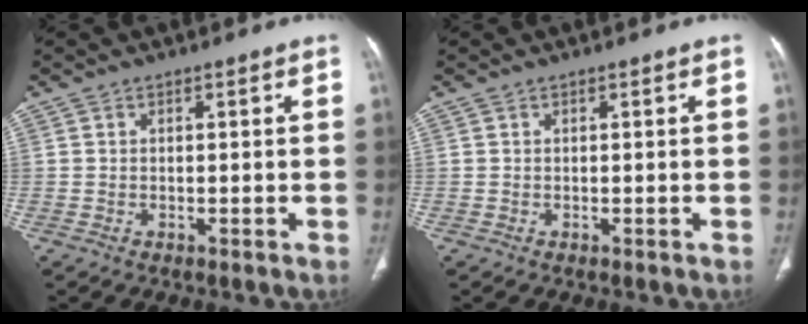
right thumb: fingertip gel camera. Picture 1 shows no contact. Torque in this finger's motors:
{"motor_torque": [0.00, 0.00, 0.07, -0.05, 0.00]}